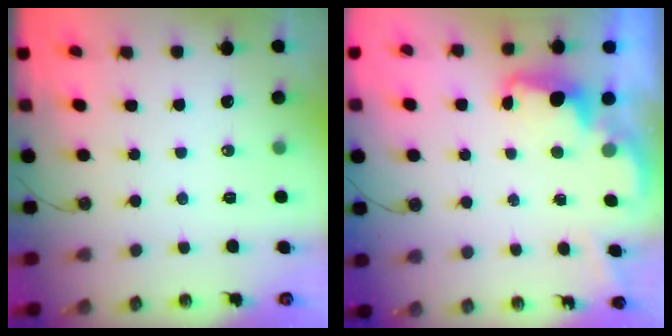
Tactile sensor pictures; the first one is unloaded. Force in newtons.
{"total": 2.4, "press": 2.3, "slide": 0.5}